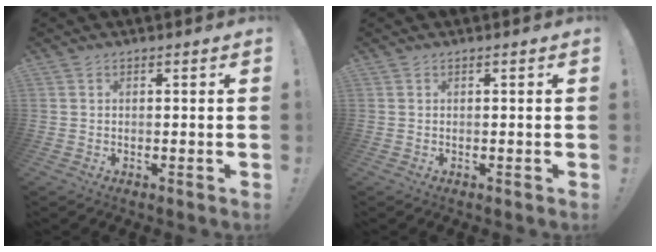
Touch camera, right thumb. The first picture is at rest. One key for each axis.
{"total": 0.0}